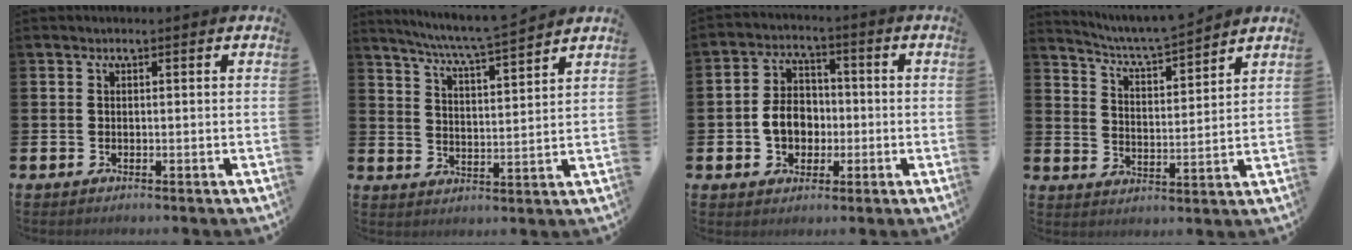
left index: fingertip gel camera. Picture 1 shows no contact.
{"total": 6.7, "force": [6.3, -0.8, 1.9], "torque": [-0.057, -0.042, 0.109]}
{"total": 5.8, "force": [-1.0, 4.8, 3.0], "torque": [-0.054, 0.011, -0.023]}
{"total": 5.7, "force": [5.6, -0.3, 1.1], "torque": [-0.043, -0.044, 0.096]}